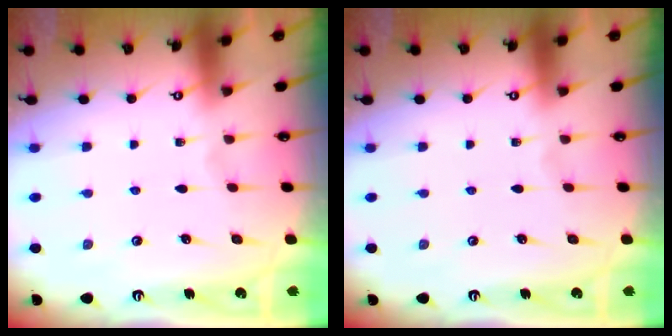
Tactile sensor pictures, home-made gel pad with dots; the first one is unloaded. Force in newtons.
{"total": 0.0}